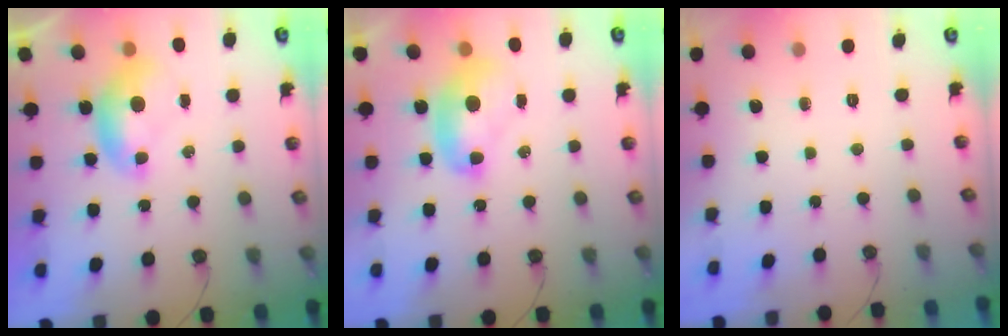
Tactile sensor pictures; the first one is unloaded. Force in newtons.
{"total": 2.5, "press": 2.5, "slide": 0.2}
{"total": 0.0}